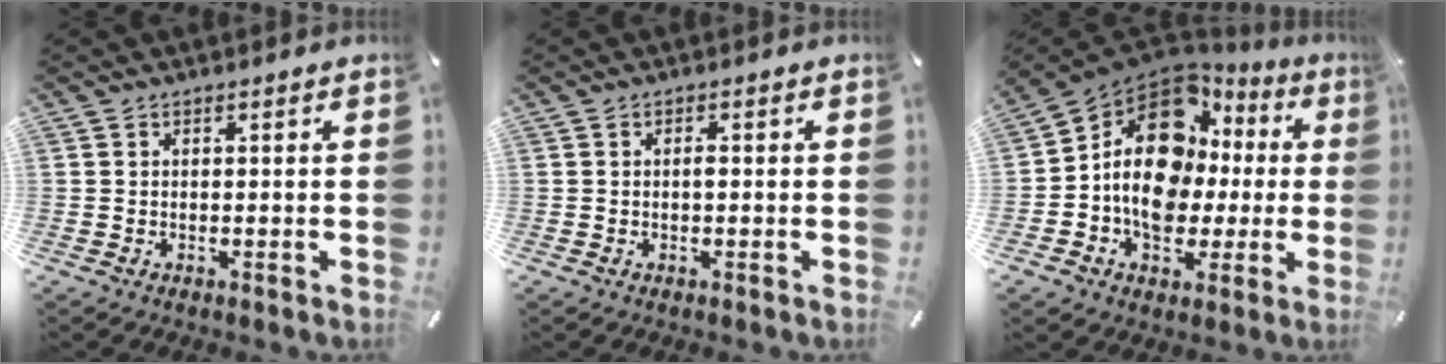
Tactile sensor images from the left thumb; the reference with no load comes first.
{"total": 1.1, "force": [-0.1, 0.4, 1.0], "torque": [-0.020, 0.001, -0.003]}
{"total": 16.1, "force": [2.1, 12.3, 10.1], "torque": [-0.184, -0.017, 0.040]}